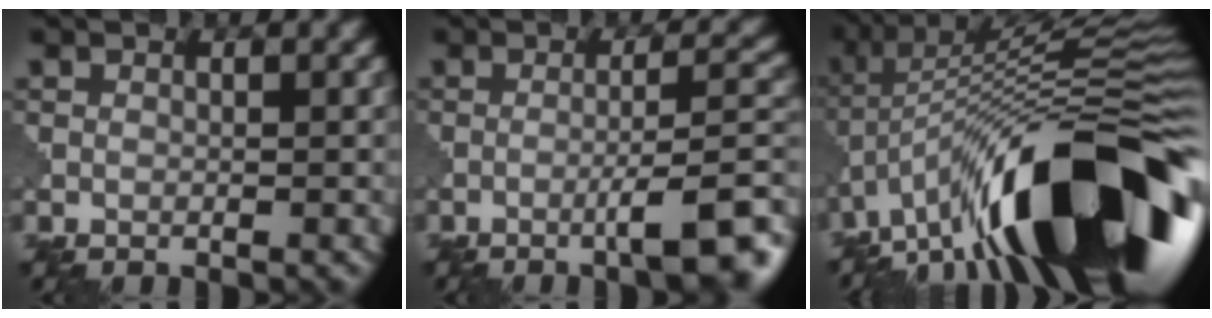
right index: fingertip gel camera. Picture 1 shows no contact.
{"total": 7.0, "force": [-3.4, 1.1, 6.0], "torque": [-0.079, 0.017, -0.058]}
{"total": 17.6, "force": [-7.7, 5.5, 14.8], "torque": [-0.218, 0.040, -0.145]}